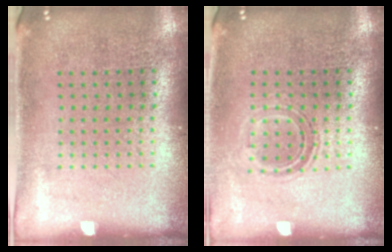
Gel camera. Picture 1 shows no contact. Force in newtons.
{"total": 1.1, "press": 1.0, "slide": 0.5}